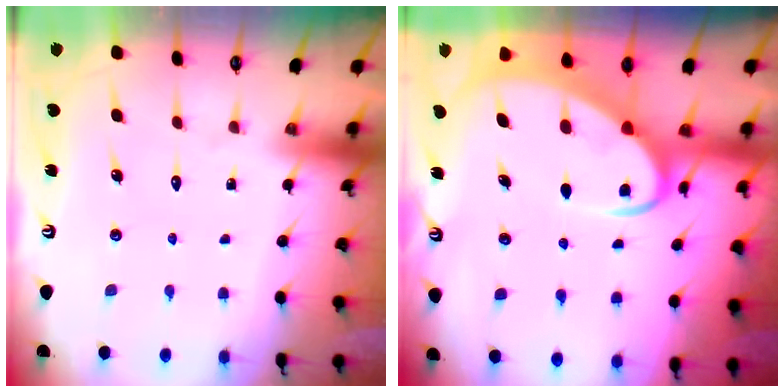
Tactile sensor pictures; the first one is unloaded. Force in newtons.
{"total": 6.5, "press": 6.4, "slide": 0.7}